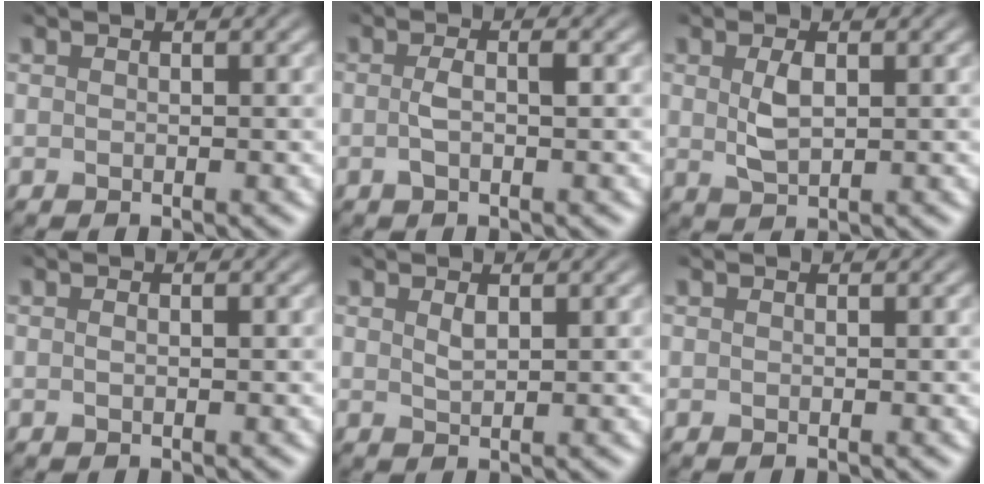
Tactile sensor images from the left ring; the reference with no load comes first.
{"total": 1.7, "force": [-0.2, 0.5, 1.7], "torque": [-0.034, 0.003, -0.007]}
{"total": 2.3, "force": [0.5, 1.1, 2.0], "torque": [-0.046, -0.002, 0.014]}
{"total": 0.5, "force": [0.0, 0.2, 0.5], "torque": [-0.012, 0.001, 0.001]}
{"total": 1.0, "force": [0.6, 0.3, 0.7], "torque": [-0.018, -0.001, 0.012]}
{"total": 0.0}